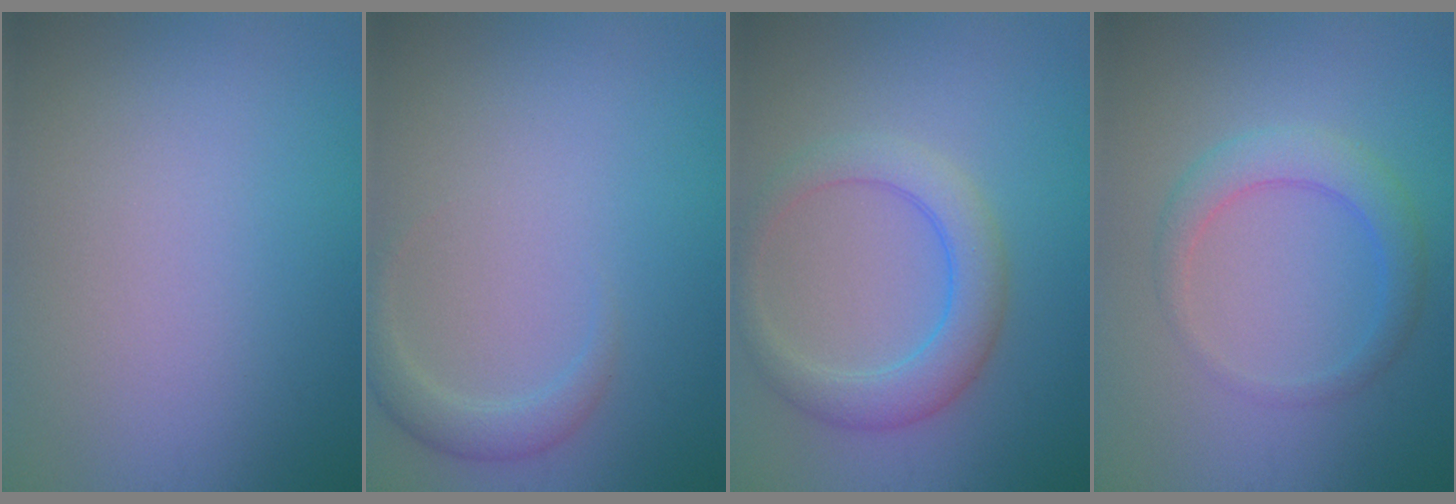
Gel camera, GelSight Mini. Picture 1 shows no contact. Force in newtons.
{"total": 1.9, "press": 1.9, "slide": 0.1}
{"total": 4.2, "press": 4.2, "slide": 0.1}
{"total": 3.0, "press": 3.0, "slide": 0.1}